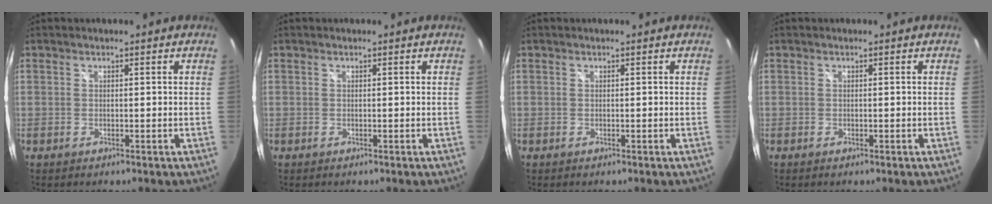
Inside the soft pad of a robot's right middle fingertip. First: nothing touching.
{"total": 0.0}
{"total": 0.0}
{"total": 0.0}